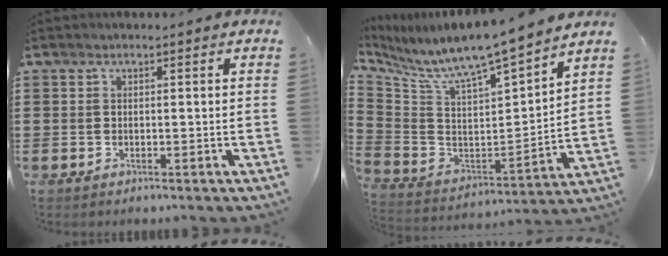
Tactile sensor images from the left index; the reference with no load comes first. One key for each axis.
{"total": 8.0, "fx": 7.3, "fy": -0.2, "fz": 3.3, "tx": -0.101, "ty": -0.071, "tz": 0.117}